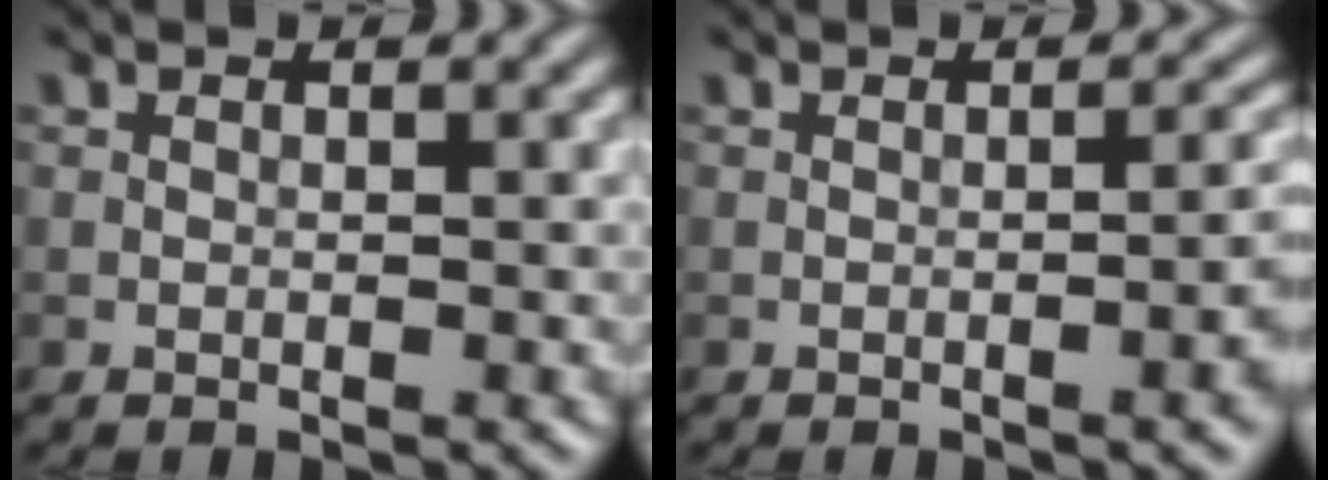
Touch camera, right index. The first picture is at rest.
{"total": 4.4, "force": [-0.8, 1.6, 4.1], "torque": [-0.036, 0.001, -0.010]}